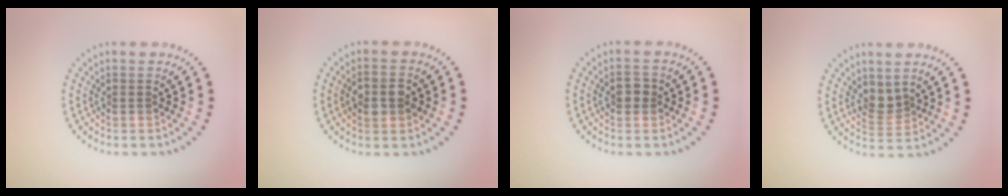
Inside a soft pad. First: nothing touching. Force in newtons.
{"total": 2.7, "press": 2.7, "slide": 0.1}
{"total": 1.8, "press": 1.8, "slide": 0.3}
{"total": 2.1, "press": 1.6, "slide": 1.3}